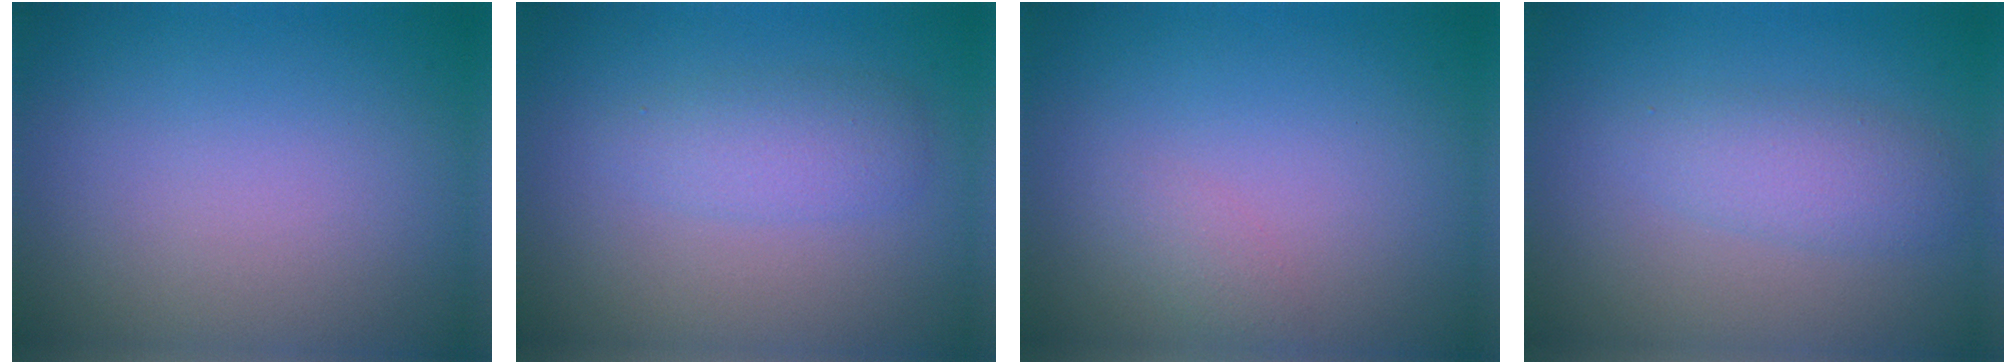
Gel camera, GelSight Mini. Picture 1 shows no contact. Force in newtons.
{"total": 2.4, "press": 2.4, "slide": 0.1}
{"total": 1.0, "press": 1.0, "slide": 0.1}
{"total": 2.6, "press": 2.6, "slide": 0.1}